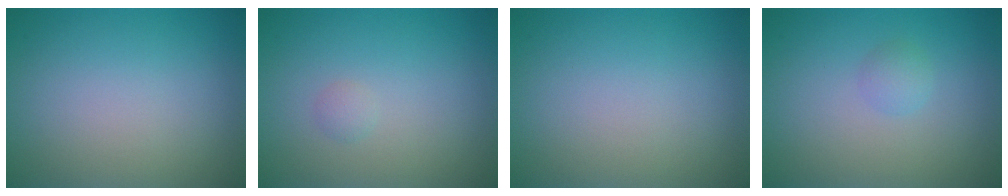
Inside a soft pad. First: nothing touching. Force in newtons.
{"total": 0.6, "press": 0.6, "slide": 0.0}
{"total": 0.0}
{"total": 1.1, "press": 1.1, "slide": 0.0}